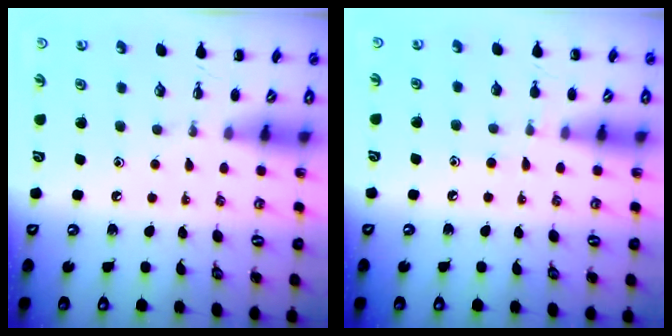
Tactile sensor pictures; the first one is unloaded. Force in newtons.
{"total": 4.8, "press": 4.5, "slide": 1.7}